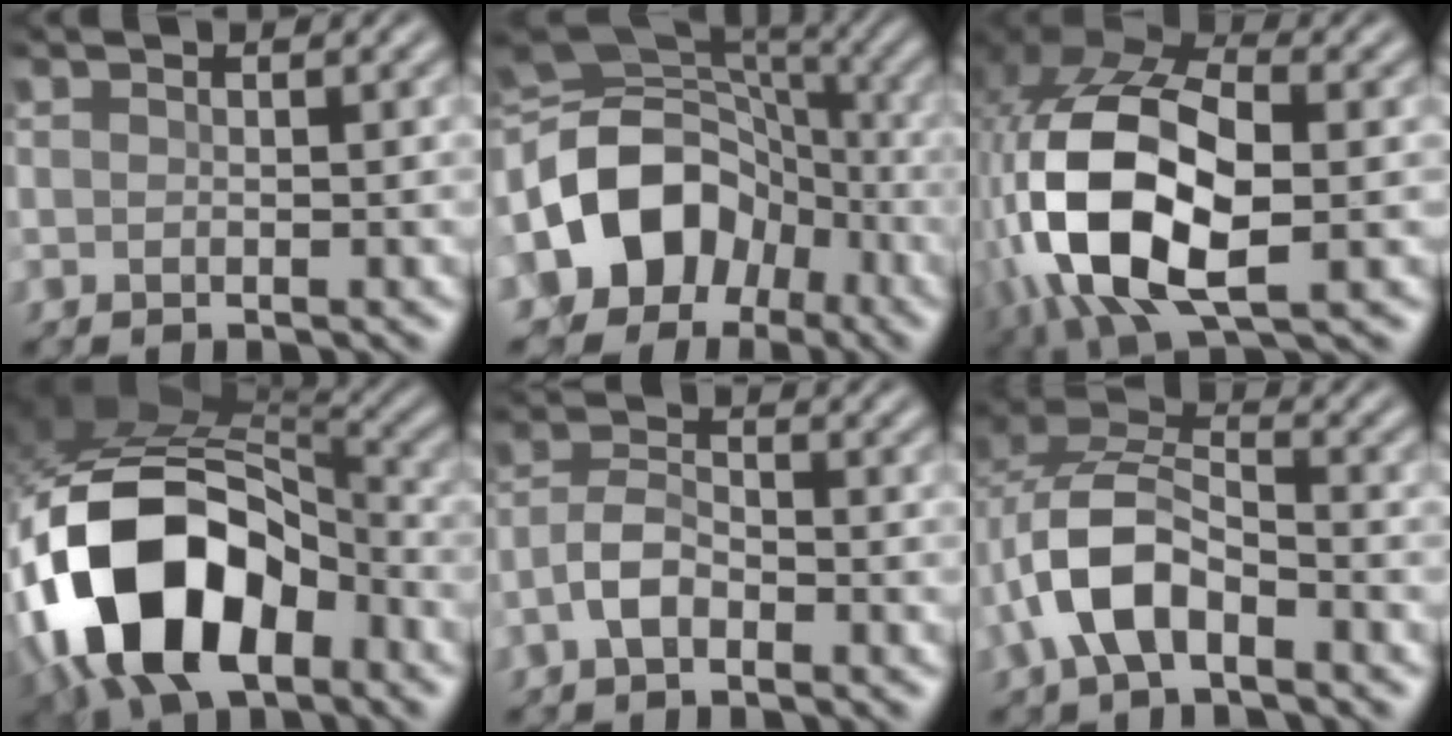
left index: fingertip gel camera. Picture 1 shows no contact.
{"total": 11.9, "force": [-3.1, 8.9, 7.3], "torque": [-0.142, -0.001, -0.054]}
{"total": 14.1, "force": [-2.0, 7.6, 11.8], "torque": [-0.262, -0.007, -0.035]}
{"total": 14.2, "force": [-5.3, 8.0, 10.4], "torque": [-0.204, -0.002, -0.093]}
{"total": 2.6, "force": [-1.6, 1.1, 1.9], "torque": [-0.042, 0.012, -0.037]}
{"total": 6.3, "force": [-2.5, 3.3, 4.7], "torque": [-0.098, 0.012, -0.051]}